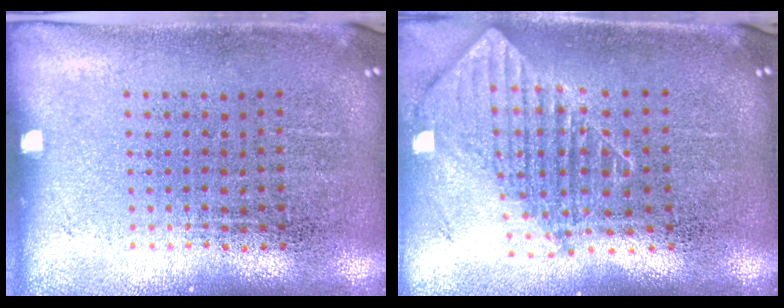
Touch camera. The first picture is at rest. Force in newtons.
{"total": 1.8, "press": 1.5, "slide": 1.1}